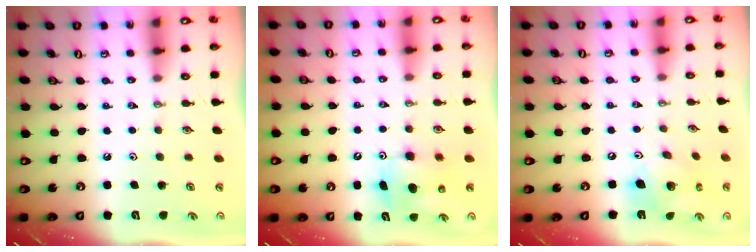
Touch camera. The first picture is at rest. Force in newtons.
{"total": 9.8, "press": 9.8, "slide": 1.2}
{"total": 13.6, "press": 13.5, "slide": 1.4}